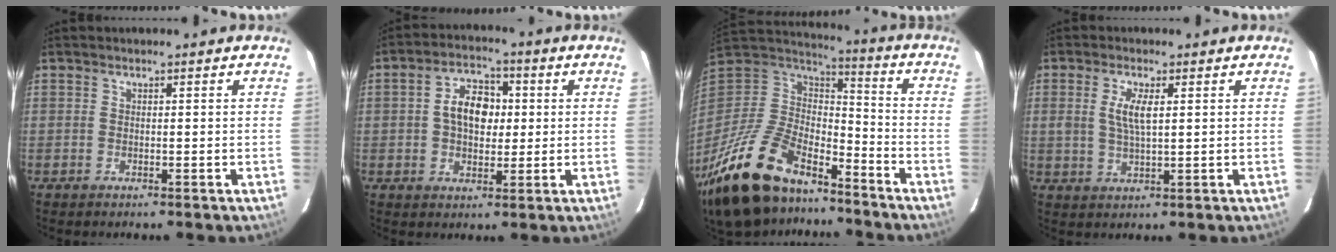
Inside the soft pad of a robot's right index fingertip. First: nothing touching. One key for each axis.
{"total": 8.0, "fx": 0.7, "fy": 5.3, "fz": 6.0, "tx": -0.104, "ty": 0.023, "tz": 0.013}
{"total": 28.1, "fx": -19.9, "fy": 12.4, "fz": 15.6, "tx": -0.331, "ty": -0.022, "tz": -0.336}
{"total": 4.8, "fx": 1.1, "fy": 1.4, "fz": 4.4, "tx": -0.088, "ty": 0.001, "tz": 0.023}